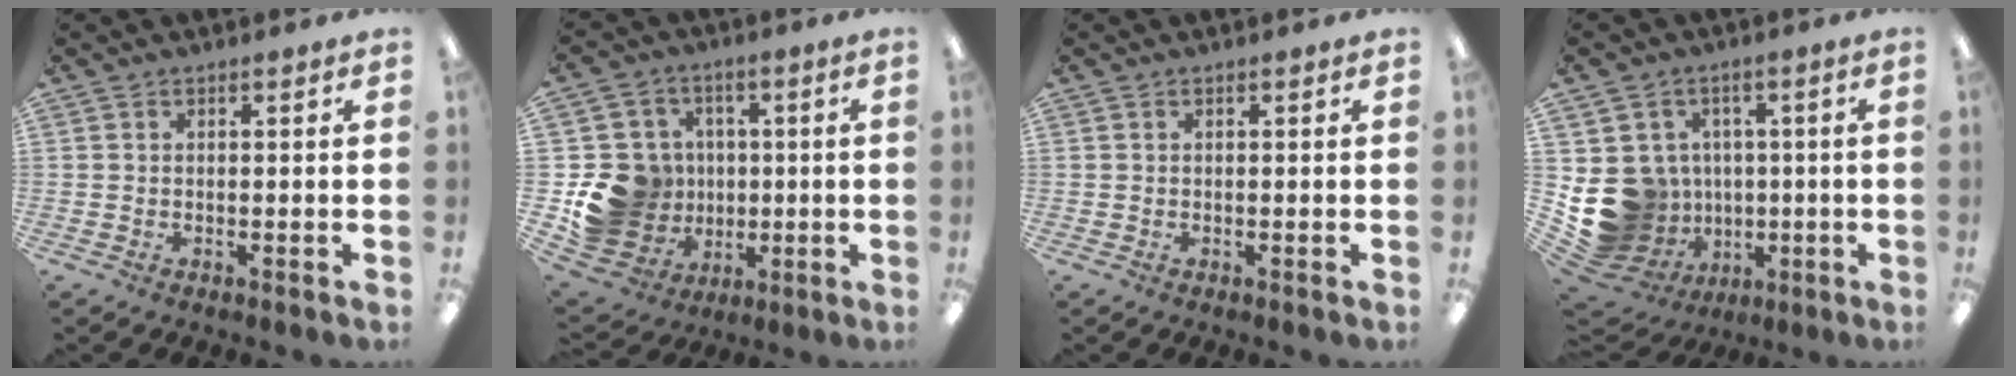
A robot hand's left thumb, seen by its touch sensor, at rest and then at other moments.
{"total": 16.3, "force": [-1.6, 15.4, 5.2], "torque": [-0.108, 0.013, 0.003]}
{"total": 0.0}
{"total": 13.2, "force": [-0.9, 12.4, 4.7], "torque": [-0.125, -0.006, 0.007]}